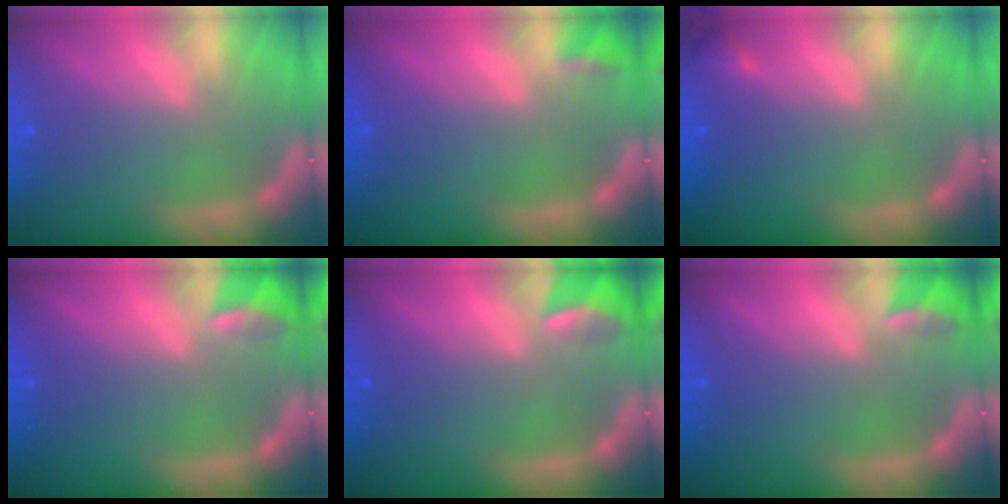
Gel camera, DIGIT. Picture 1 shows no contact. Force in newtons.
{"total": 1.4}
{"total": 0.9}
{"total": 2.9}
{"total": 3.4}
{"total": 2.4}